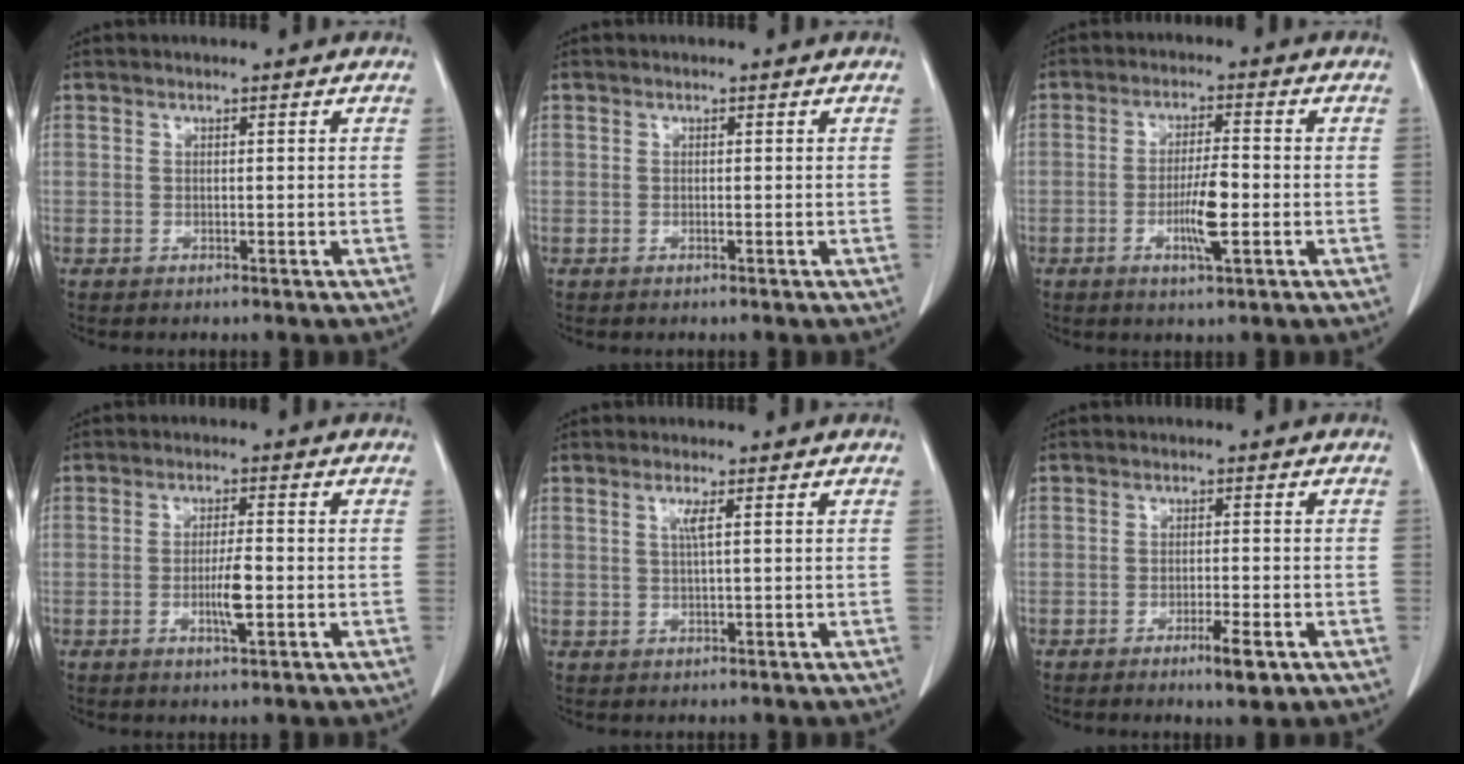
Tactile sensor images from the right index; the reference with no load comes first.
{"total": 0.0}
{"total": 6.0, "force": [-1.8, 0.7, 5.7], "torque": [-0.107, -0.005, -0.032]}
{"total": 4.2, "force": [-1.2, 0.4, 4.0], "torque": [-0.073, -0.003, -0.020]}
{"total": 1.7, "force": [0.6, -0.2, 1.6], "torque": [-0.036, 0.001, 0.011]}
{"total": 3.8, "force": [-2.1, 0.5, 3.1], "torque": [-0.049, -0.003, -0.030]}